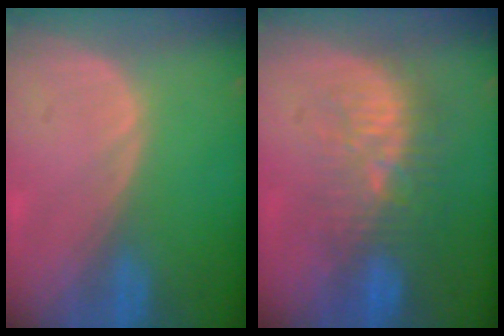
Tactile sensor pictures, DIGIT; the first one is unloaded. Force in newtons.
{"total": 9.3, "press": 8.8, "slide": 3.0}